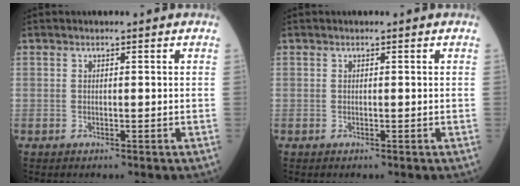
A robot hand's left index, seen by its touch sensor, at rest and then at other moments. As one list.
[{"total": 0.0}]